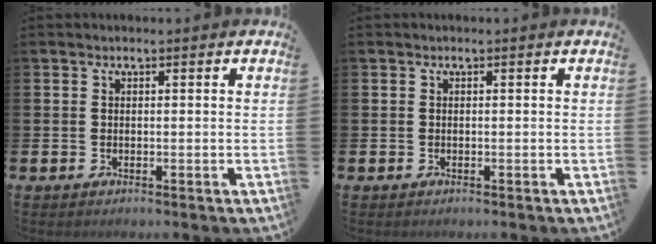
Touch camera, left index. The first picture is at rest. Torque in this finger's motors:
{"motor_torque": [0.00, 0.00, 0.00, 0.00]}